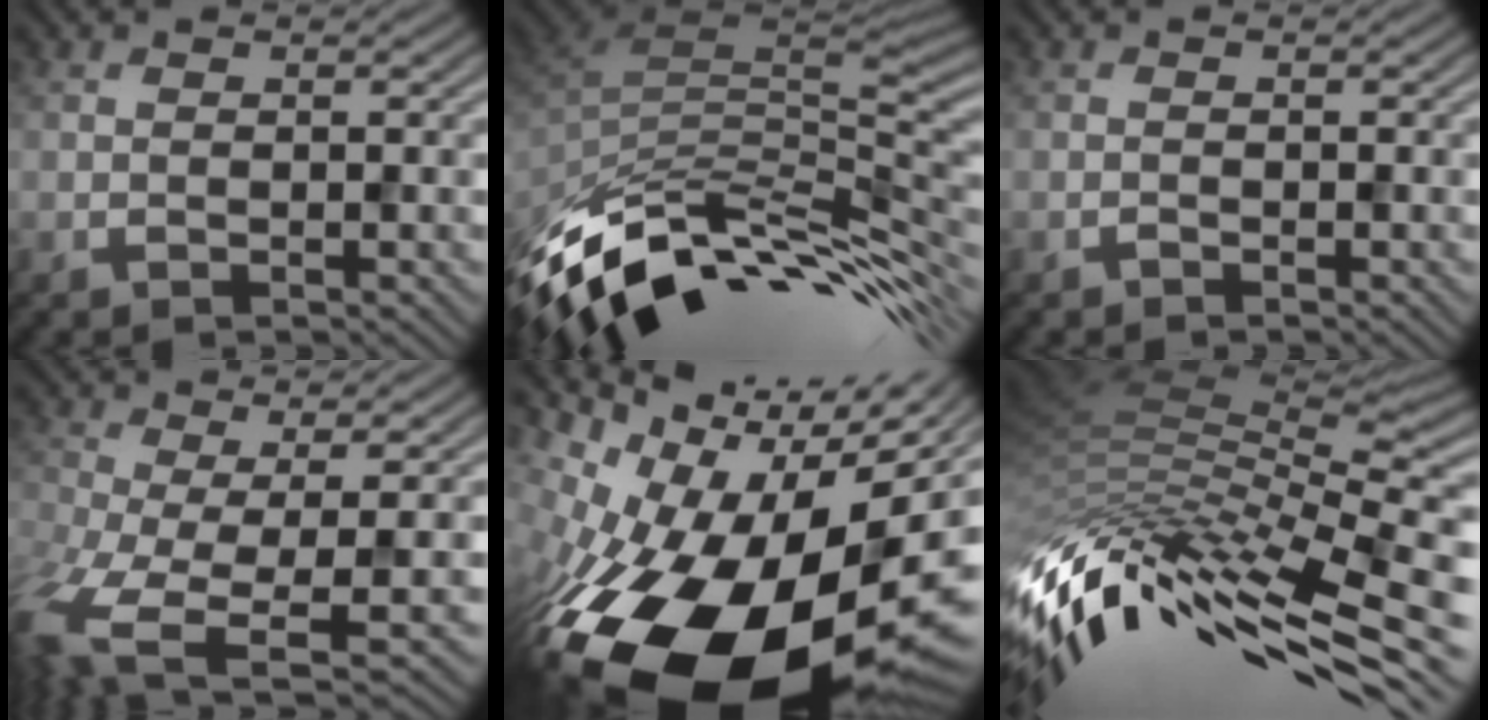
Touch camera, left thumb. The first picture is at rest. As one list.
[{"total": 12.2, "force": [-6.1, 5.1, 9.3], "torque": [-0.190, -0.008, -0.096]}, {"total": 0.7, "force": [-0.7, 0.0, 0.1], "torque": [-0.001, 0.000, -0.014]}, {"total": 9.1, "force": [-3.5, 3.7, 7.5], "torque": [-0.184, -0.047, -0.048]}, {"total": 21.3, "force": [-7.3, 13.2, 15.1], "torque": [-0.271, -0.046, -0.097]}, {"total": 15.0, "force": [-5.8, 6.4, 12.2], "torque": [-0.282, -0.017, -0.096]}]